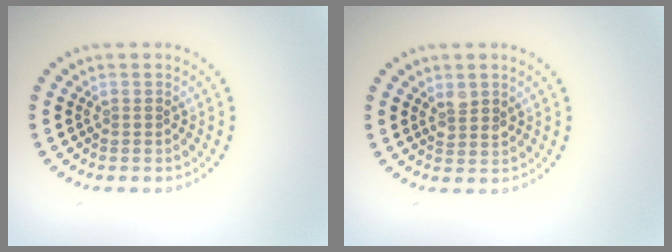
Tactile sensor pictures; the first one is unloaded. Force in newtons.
{"total": 1.6, "press": 1.5, "slide": 0.7}